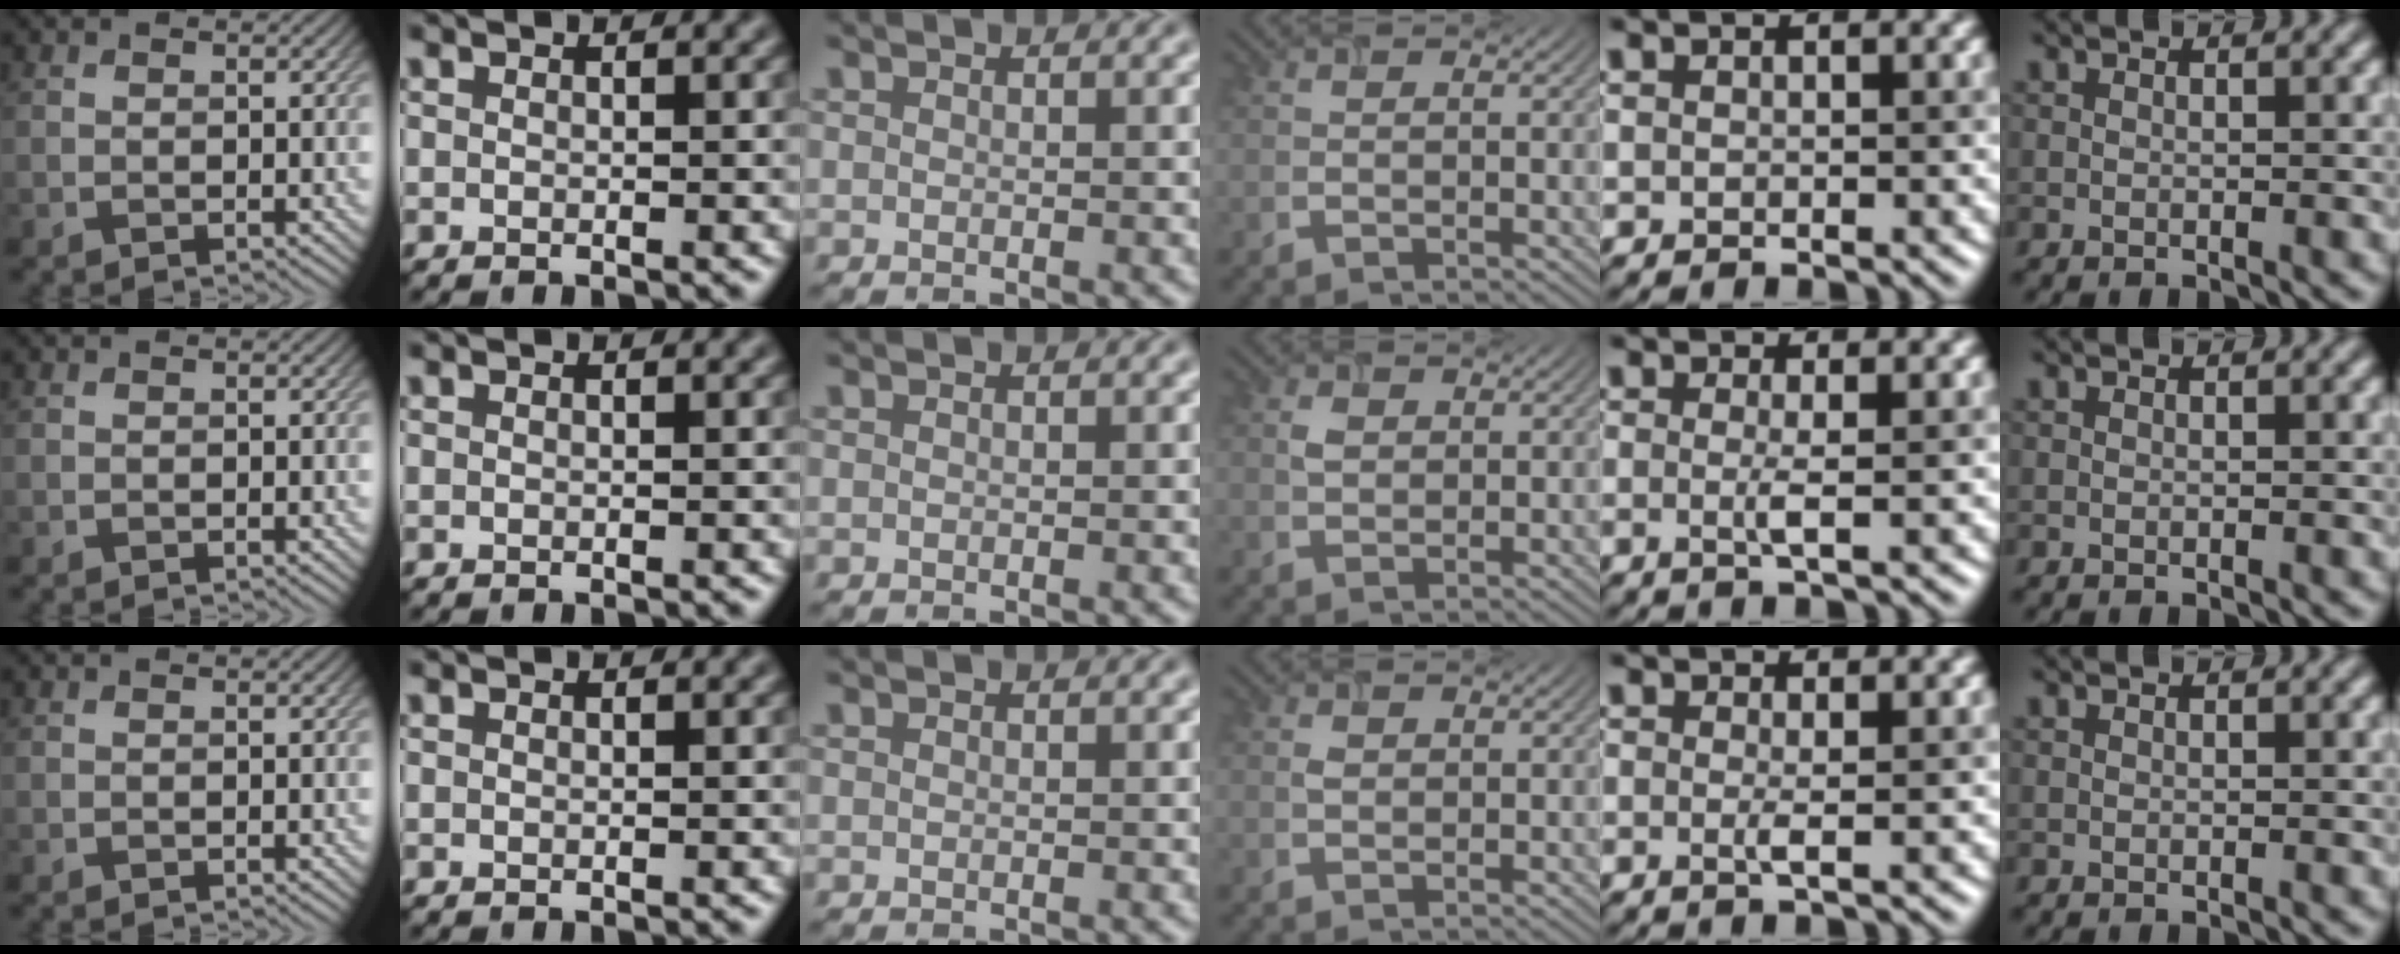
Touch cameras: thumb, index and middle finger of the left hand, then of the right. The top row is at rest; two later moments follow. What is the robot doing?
{"motion": "insert", "object": "airpods case & airpods"}